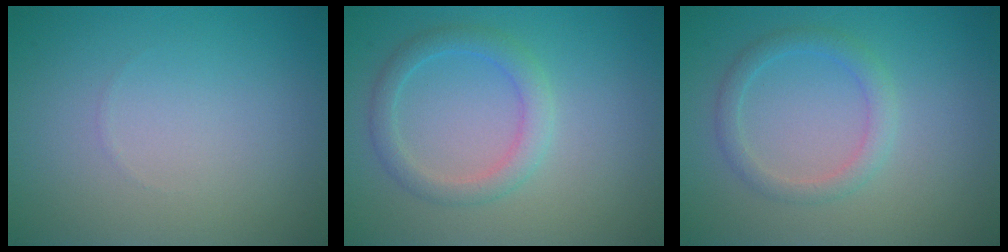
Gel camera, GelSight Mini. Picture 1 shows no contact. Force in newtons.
{"total": 2.7, "press": 2.7, "slide": 0.1}
{"total": 2.1, "press": 2.1, "slide": 0.1}